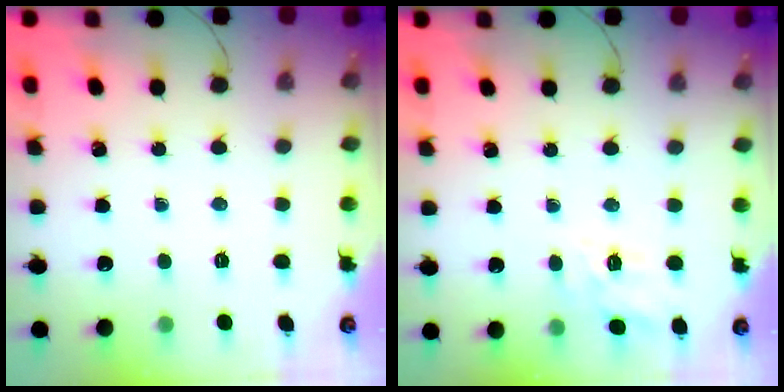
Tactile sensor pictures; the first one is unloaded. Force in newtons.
{"total": 5.5, "press": 5.4, "slide": 1.3}